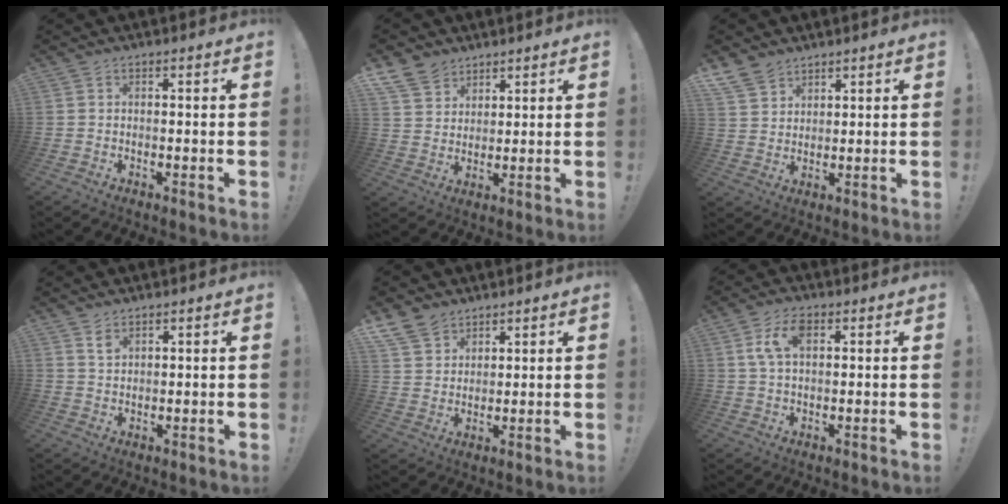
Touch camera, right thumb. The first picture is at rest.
{"total": 8.4, "force": [6.2, 5.3, 1.9], "torque": [-0.038, -0.039, 0.125]}
{"total": 6.4, "force": [5.1, 3.6, 1.6], "torque": [-0.031, -0.030, 0.100]}
{"total": 2.4, "force": [1.7, 1.3, 1.1], "torque": [-0.011, -0.011, 0.031]}
{"total": 7.9, "force": [6.0, 4.7, 1.9], "torque": [-0.042, -0.036, 0.122]}
{"total": 7.4, "force": [2.2, 3.9, 5.8], "torque": [-0.110, 0.007, 0.042]}